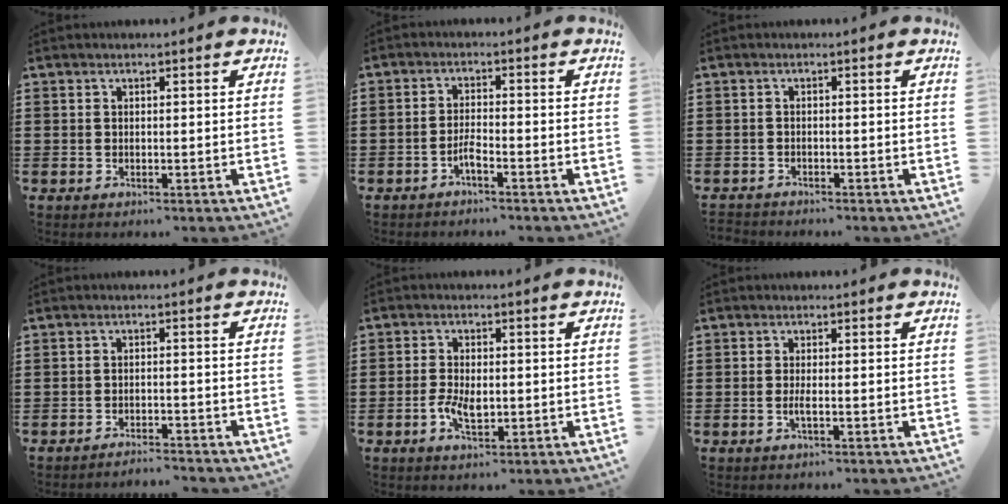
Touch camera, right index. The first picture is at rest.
{"total": 2.2, "force": [-1.6, 0.3, 1.5], "torque": [-0.034, 0.000, -0.032]}
{"total": 1.0, "force": [-1.0, 0.2, -0.2], "torque": [0.000, 0.005, -0.023]}
{"total": 2.2, "force": [-2.2, 0.0, 0.2], "torque": [-0.008, 0.002, -0.046]}
{"total": 3.9, "force": [-0.9, 2.0, 3.2], "torque": [-0.065, 0.003, -0.016]}
{"total": 1.6, "force": [-0.5, 0.1, 1.5], "torque": [-0.033, -0.004, -0.011]}